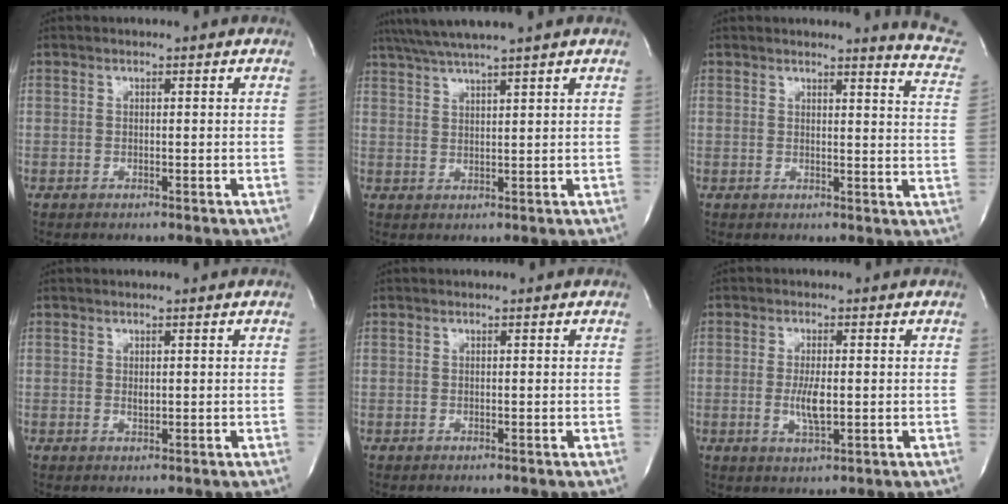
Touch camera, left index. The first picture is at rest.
{"total": 7.4, "force": [6.1, -1.4, 3.8], "torque": [-0.066, 0.017, 0.102]}
{"total": 8.5, "force": [8.3, -0.6, 1.7], "torque": [-0.010, -0.083, 0.062]}
{"total": 0.8, "force": [0.1, 0.4, 0.7], "torque": [-0.013, -0.003, 0.004]}
{"total": 0.0}
{"total": 4.2, "force": [-0.6, 1.0, 4.0], "torque": [-0.083, -0.009, -0.008]}